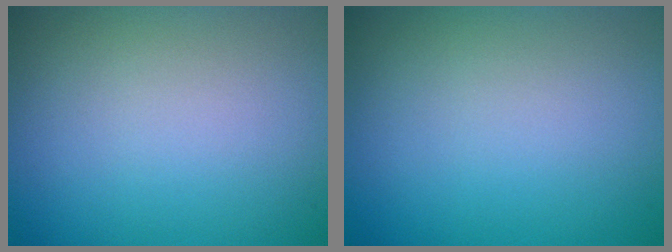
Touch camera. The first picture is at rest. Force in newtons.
{"total": 0.0}